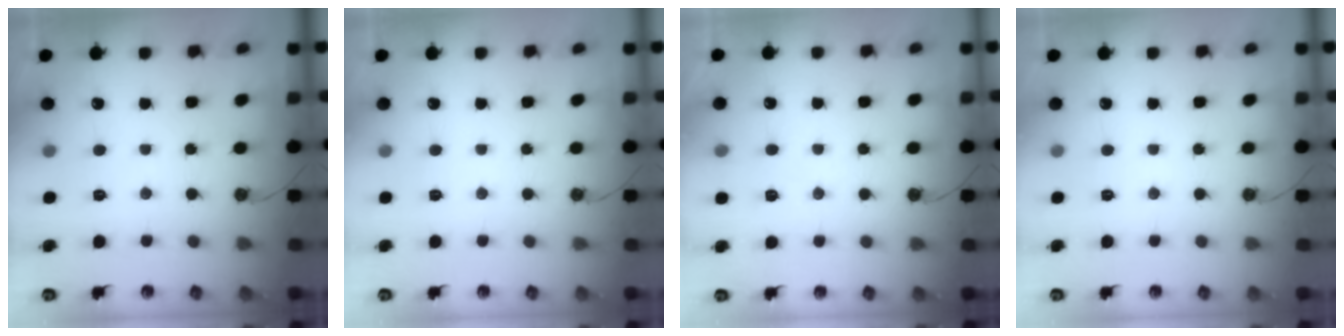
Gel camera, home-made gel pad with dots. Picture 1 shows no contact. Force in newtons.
{"total": 0.0}
{"total": 5.7, "press": 3.8, "slide": 4.2}
{"total": 0.0}